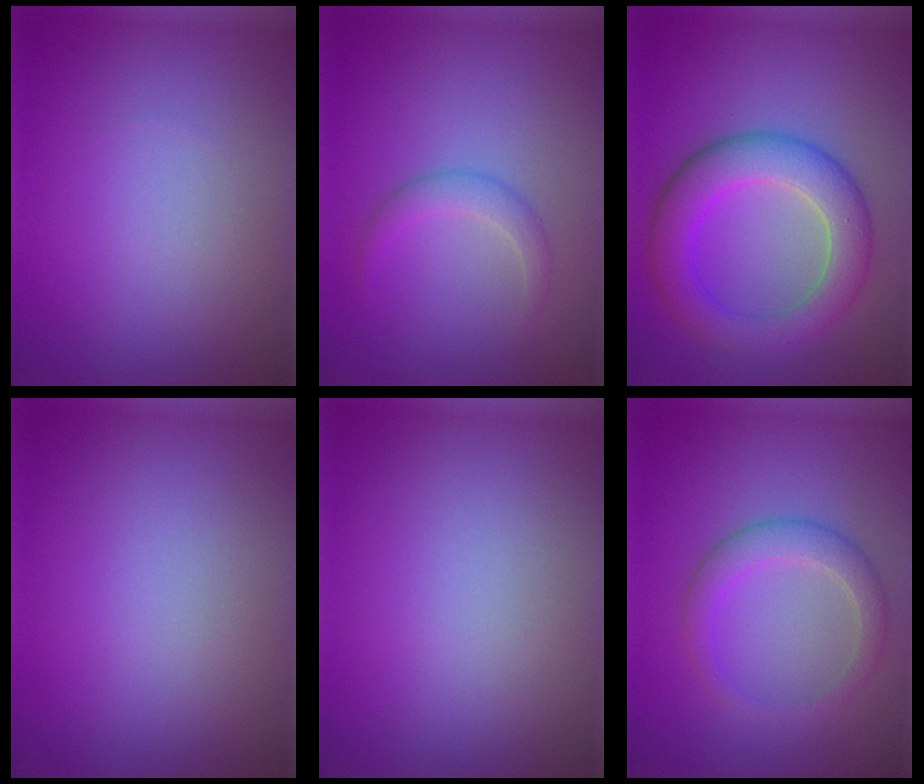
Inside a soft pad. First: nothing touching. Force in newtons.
{"total": 1.7, "press": 1.7, "slide": 0.1}
{"total": 6.2, "press": 6.1, "slide": 0.4}
{"total": 0.0}
{"total": 0.0}
{"total": 2.8, "press": 2.8, "slide": 0.2}